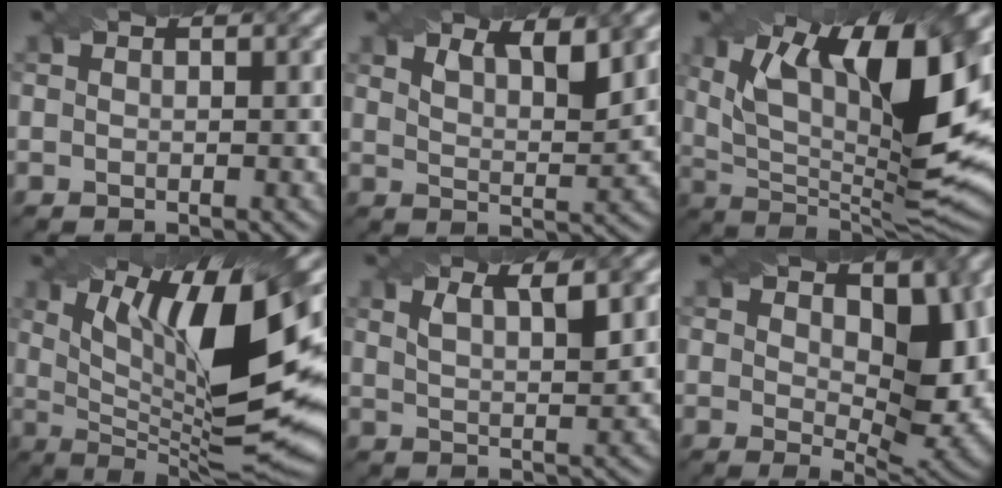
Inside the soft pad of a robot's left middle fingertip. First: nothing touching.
{"total": 4.4, "force": [3.0, 1.5, 2.9], "torque": [-0.034, 0.009, 0.036]}
{"total": 15.0, "force": [5.4, 5.0, 13.1], "torque": [-0.222, -0.003, 0.095]}
{"total": 13.9, "force": [2.9, 3.6, 13.1], "torque": [-0.203, -0.006, 0.051]}
{"total": 3.4, "force": [2.0, 1.0, 2.6], "torque": [-0.033, 0.008, 0.026]}
{"total": 7.5, "force": [2.1, 4.0, 5.9], "torque": [-0.094, -0.021, 0.038]}